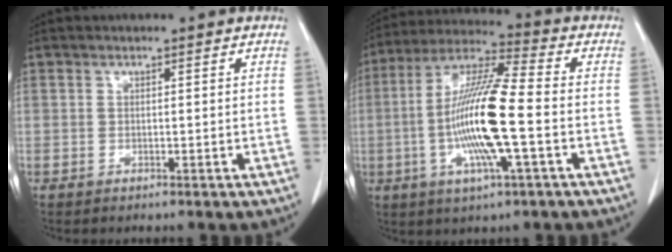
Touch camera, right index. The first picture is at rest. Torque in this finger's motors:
{"motor_torque": [2.14, 0.00, 0.51, 0.19]}